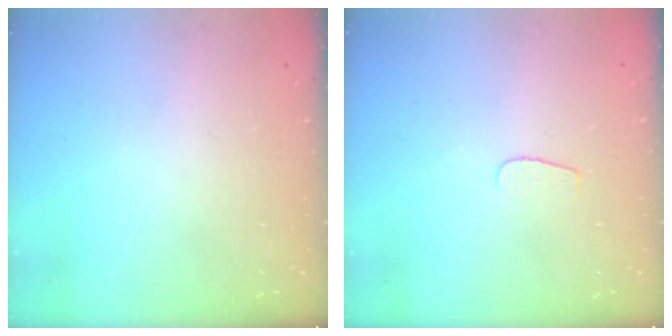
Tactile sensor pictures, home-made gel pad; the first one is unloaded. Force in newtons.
{"total": 3.7, "press": 3.6, "slide": 0.4}